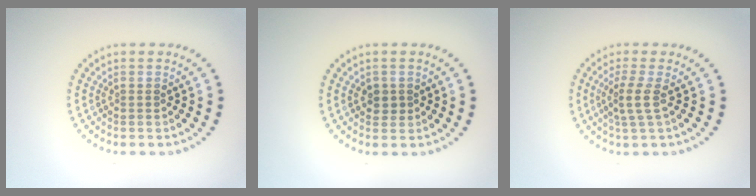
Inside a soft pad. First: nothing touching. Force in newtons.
{"total": 1.4, "press": 1.3, "slide": 0.5}
{"total": 2.1, "press": 1.6, "slide": 1.4}